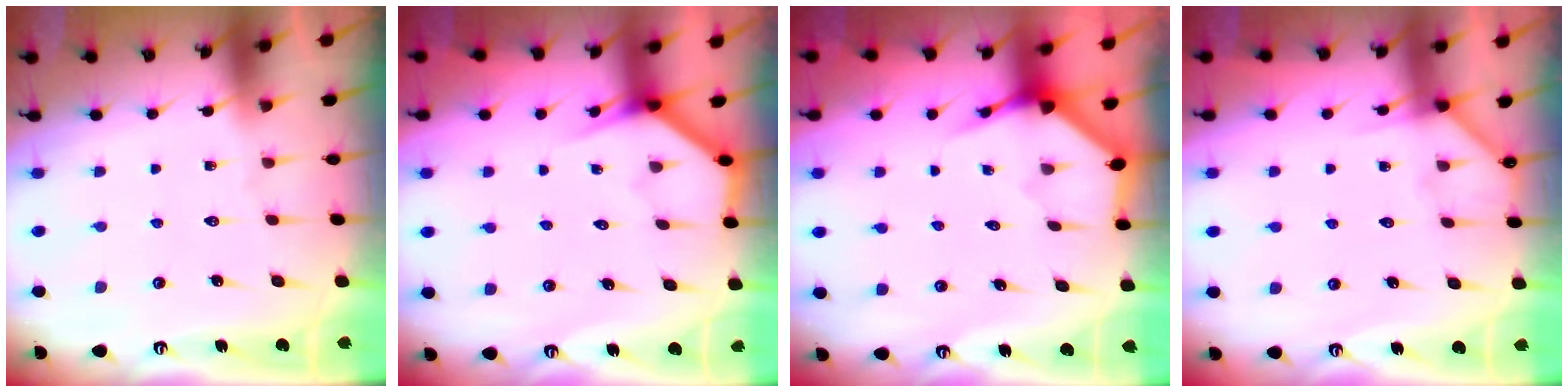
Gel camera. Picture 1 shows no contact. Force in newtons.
{"total": 3.9, "press": 3.8, "slide": 0.3}
{"total": 3.7, "press": 3.7, "slide": 0.2}
{"total": 3.8, "press": 3.7, "slide": 0.4}